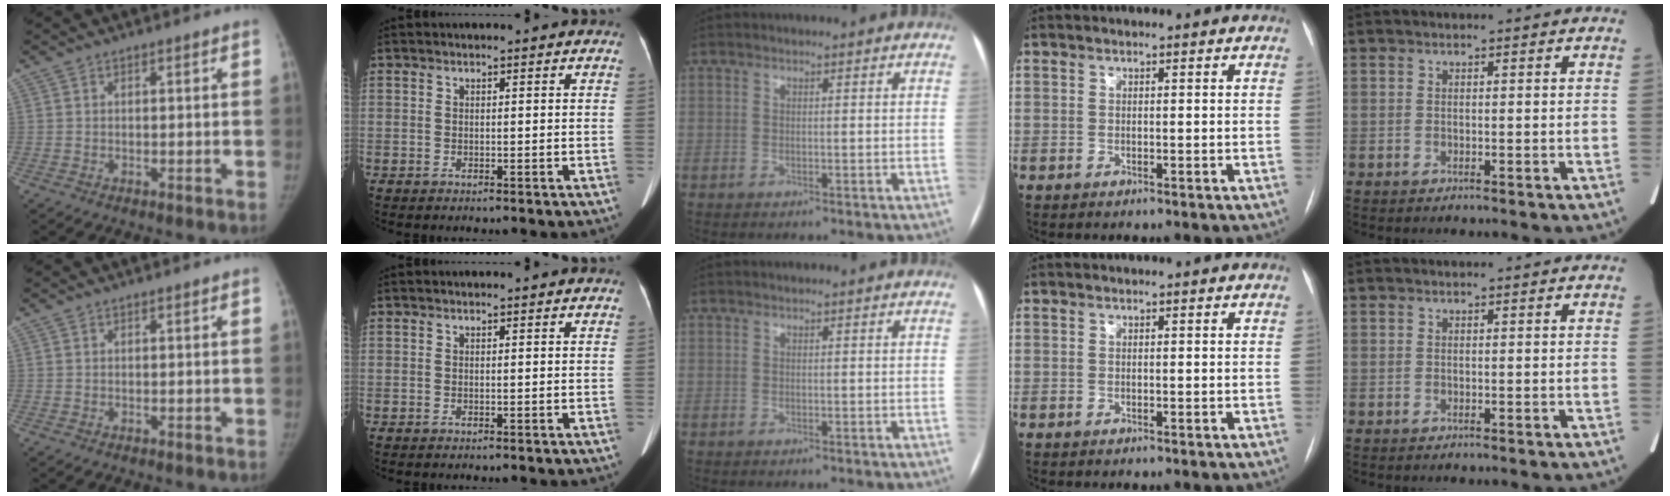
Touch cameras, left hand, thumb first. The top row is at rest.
{}